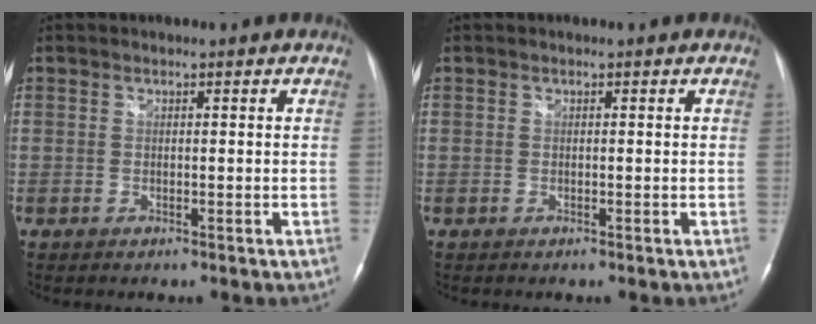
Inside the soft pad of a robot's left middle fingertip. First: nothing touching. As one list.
[{"total": 0.0}]